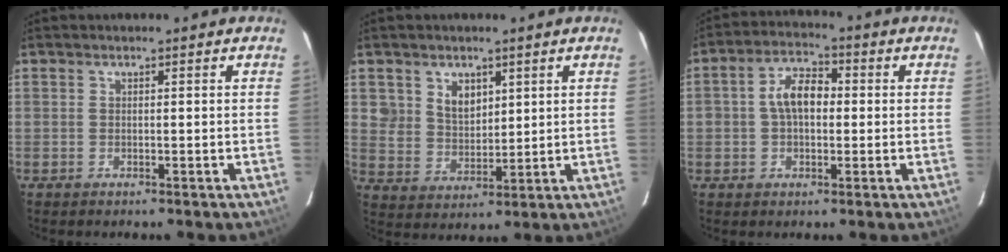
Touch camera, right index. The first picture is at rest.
{"total": 6.9, "force": [3.3, 5.5, 2.5], "torque": [-0.042, 0.006, 0.072]}
{"total": 6.9, "force": [0.1, 4.5, 5.3], "torque": [-0.097, 0.021, 0.002]}